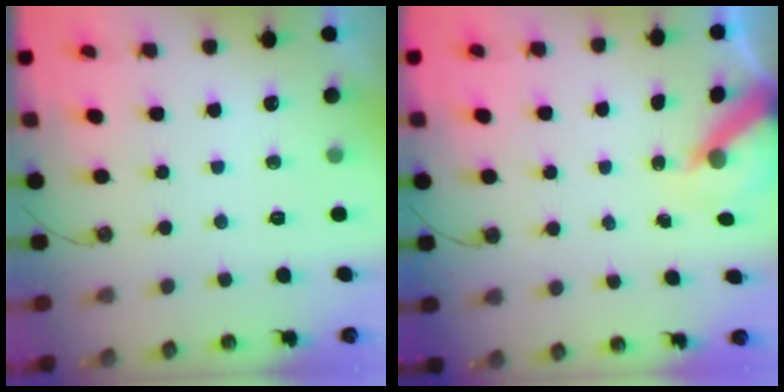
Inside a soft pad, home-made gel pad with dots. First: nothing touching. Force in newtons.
{"total": 5.9, "press": 5.9, "slide": 0.6}